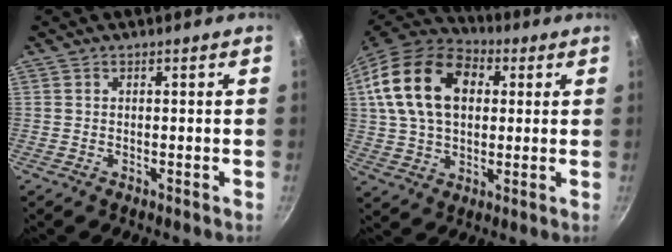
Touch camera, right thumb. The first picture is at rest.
{"total": 19.9, "force": [5.0, 13.4, 13.8], "torque": [-0.234, 0.016, 0.080]}